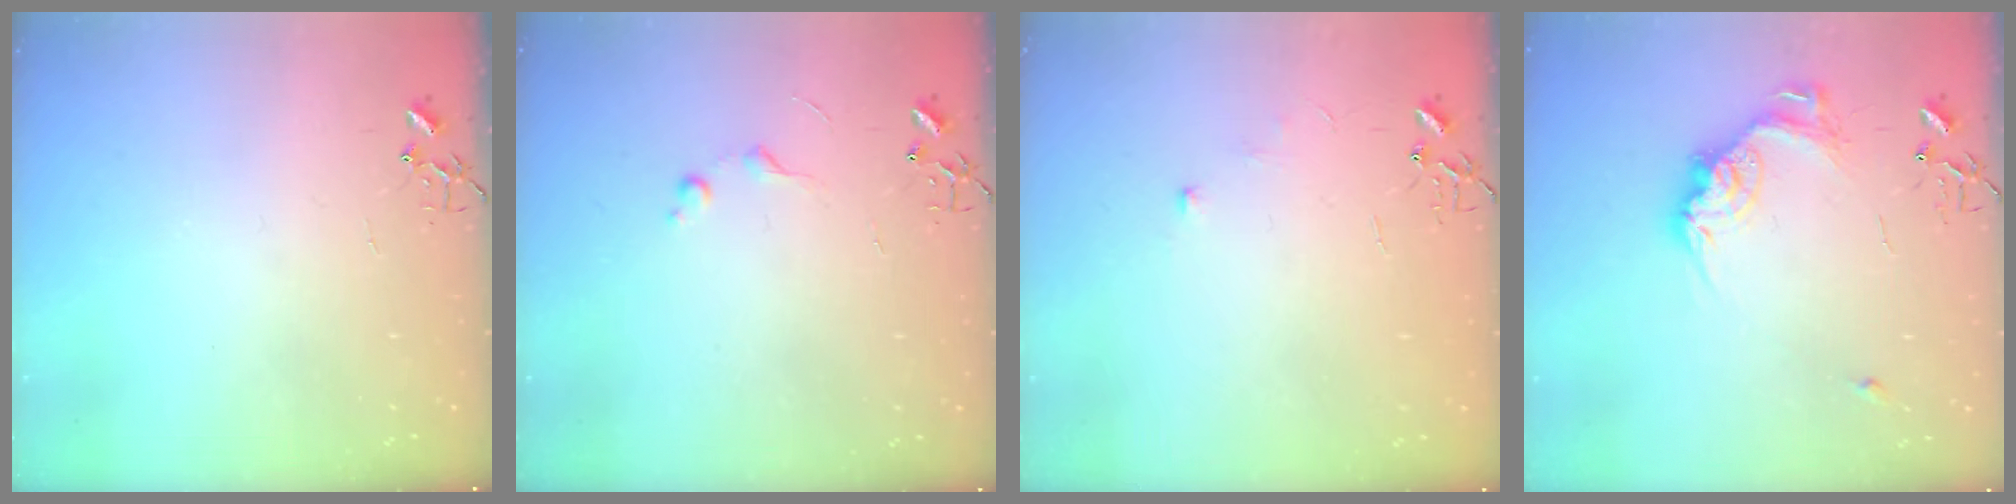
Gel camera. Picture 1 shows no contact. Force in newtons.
{"total": 6.8, "press": 6.7, "slide": 0.8}
{"total": 5.4, "press": 5.3, "slide": 0.7}
{"total": 15.4, "press": 15.4, "slide": 1.0}